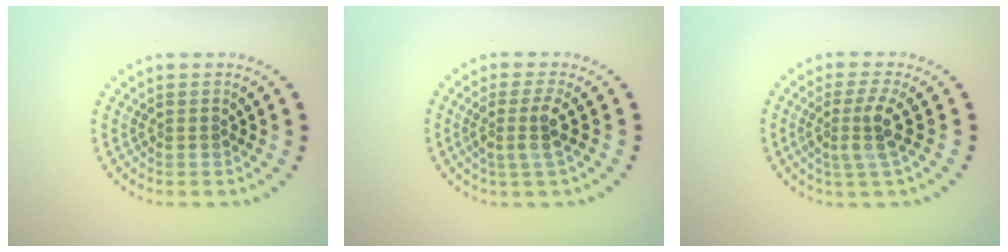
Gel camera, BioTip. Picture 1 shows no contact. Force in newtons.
{"total": 2.6, "press": 2.0, "slide": 1.7}
{"total": 3.1, "press": 2.2, "slide": 2.1}